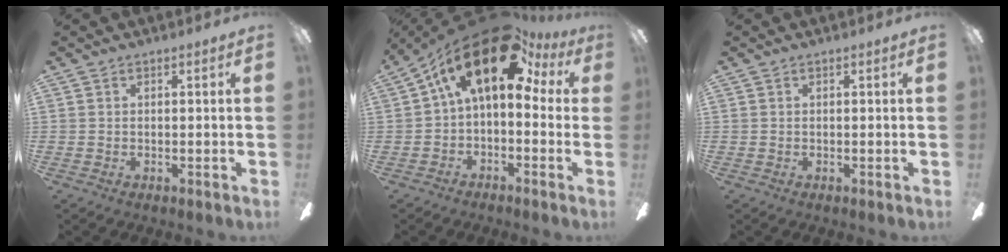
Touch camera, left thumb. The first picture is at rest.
{"total": 18.8, "force": [8.1, 8.9, 14.5], "torque": [-0.242, -0.032, 0.137]}
{"total": 0.0}